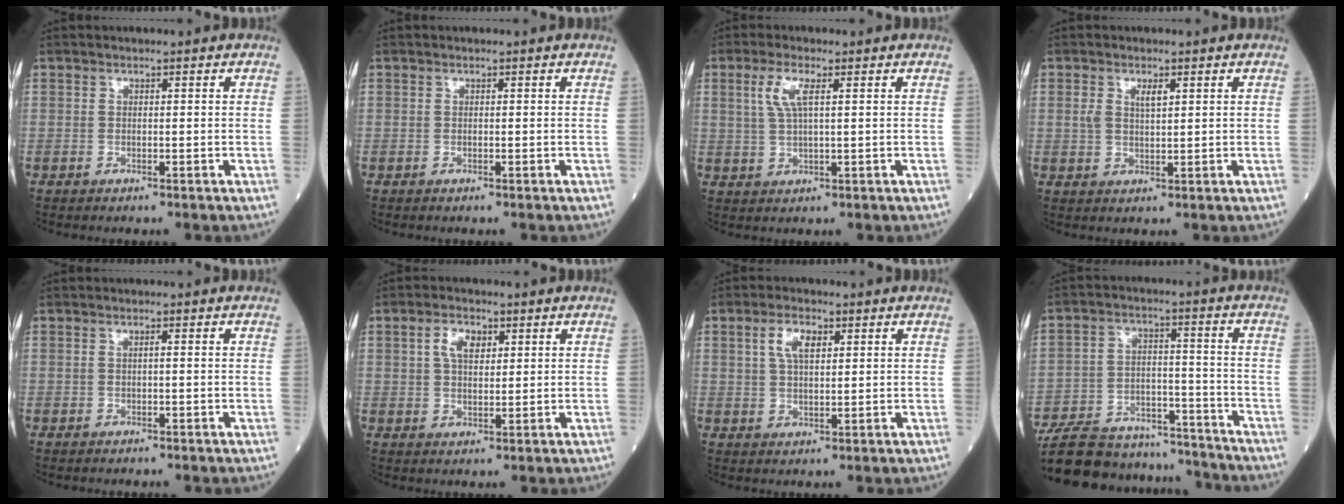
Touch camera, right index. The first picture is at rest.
{"total": 0.0}
{"total": 4.3, "force": [1.6, 0.8, 4.0], "torque": [-0.090, 0.007, 0.036]}
{"total": 3.0, "force": [1.2, 1.2, 2.5], "torque": [-0.053, 0.006, 0.026]}
{"total": 0.6, "force": [0.1, 0.0, 0.5], "torque": [-0.013, 0.001, 0.001]}
{"total": 4.3, "force": [1.7, 2.3, 3.2], "torque": [-0.063, 0.010, 0.031]}
{"total": 4.6, "force": [1.9, 1.9, 3.8], "torque": [-0.077, 0.008, 0.037]}
{"total": 17.8, "force": [-16.6, 4.8, 4.2], "torque": [-0.086, 0.020, -0.252]}